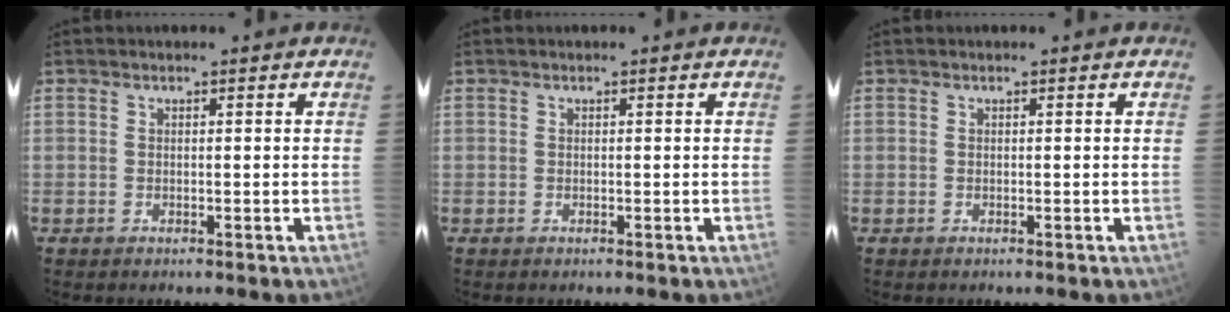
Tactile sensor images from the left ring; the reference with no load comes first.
{"total": 0.0}
{"total": 0.0}